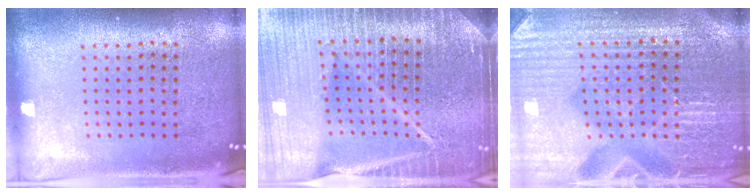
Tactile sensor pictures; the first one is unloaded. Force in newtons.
{"total": 6.4, "press": 5.5, "slide": 3.1}
{"total": 4.9, "press": 4.6, "slide": 1.6}